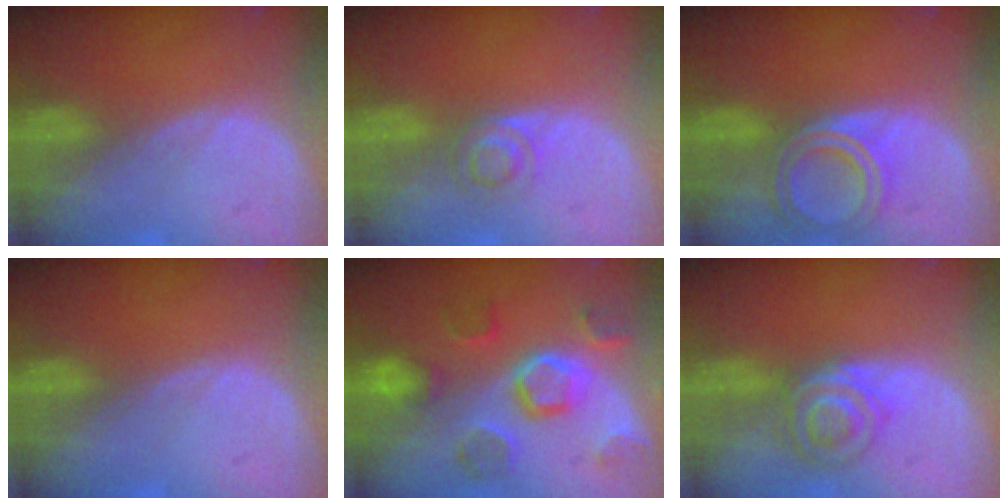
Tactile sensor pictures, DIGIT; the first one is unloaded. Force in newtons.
{"total": 3.3, "press": 3.3, "slide": 0.4}
{"total": 6.6, "press": 5.9, "slide": 2.9}
{"total": 0.0}
{"total": 9.4, "press": 9.0, "slide": 2.7}
{"total": 6.5, "press": 5.8, "slide": 3.0}